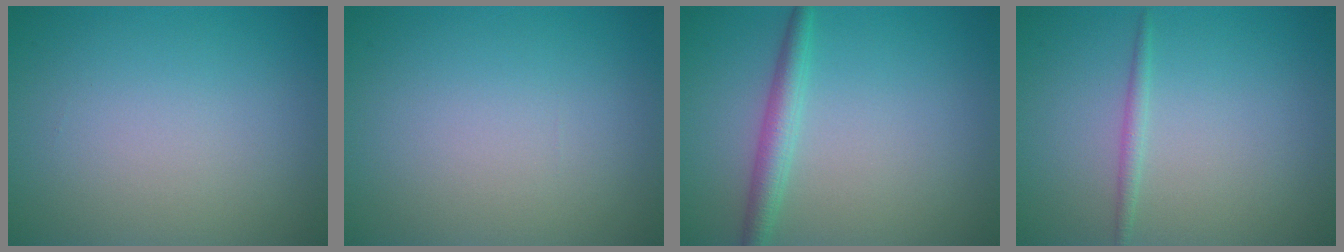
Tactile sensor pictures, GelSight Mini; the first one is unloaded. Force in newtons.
{"total": 0.0}
{"total": 2.5, "press": 2.5, "slide": 0.0}
{"total": 1.0, "press": 1.0, "slide": 0.0}